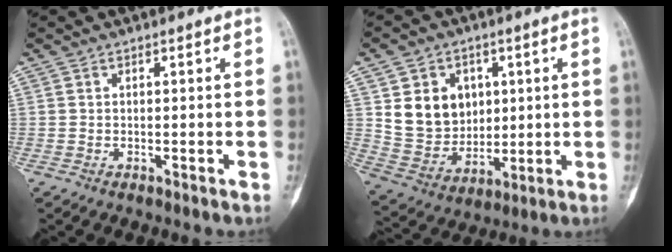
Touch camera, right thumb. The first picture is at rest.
{"total": 13.0, "force": [3.4, 10.8, 6.4], "torque": [-0.065, -0.015, 0.080]}